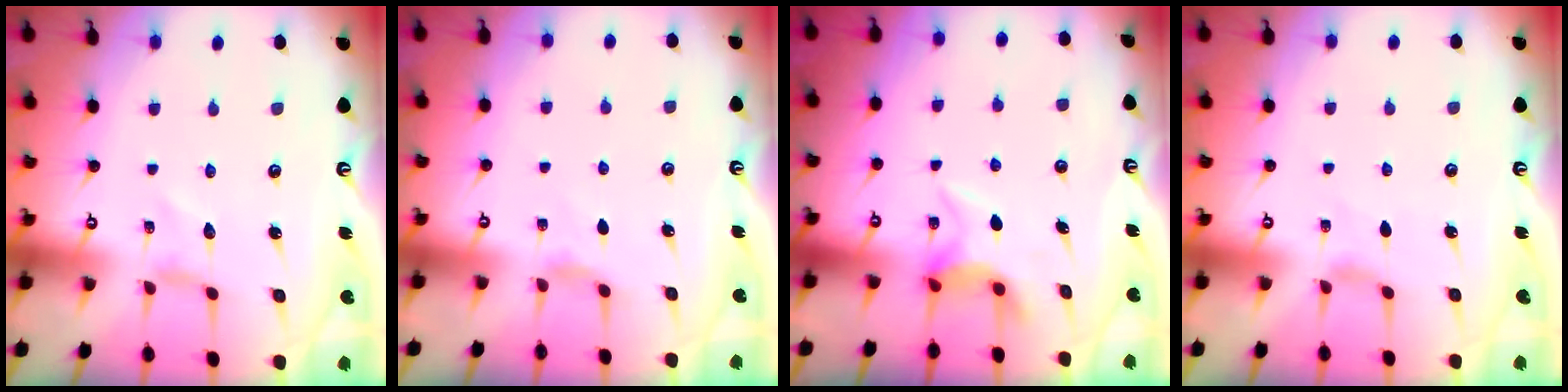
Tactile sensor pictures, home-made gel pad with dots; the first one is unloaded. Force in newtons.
{"total": 1.9, "press": 1.8, "slide": 0.4}
{"total": 6.4, "press": 6.4, "slide": 0.3}
{"total": 2.1, "press": 2.0, "slide": 0.5}